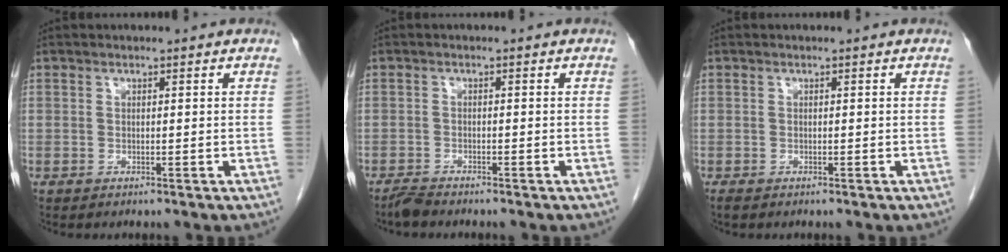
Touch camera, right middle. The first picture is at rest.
{"total": 1.7, "force": [-1.6, 0.1, 0.5], "torque": [-0.017, -0.005, -0.032]}
{"total": 0.7, "force": [-0.6, 0.2, 0.3], "torque": [-0.010, -0.002, -0.010]}